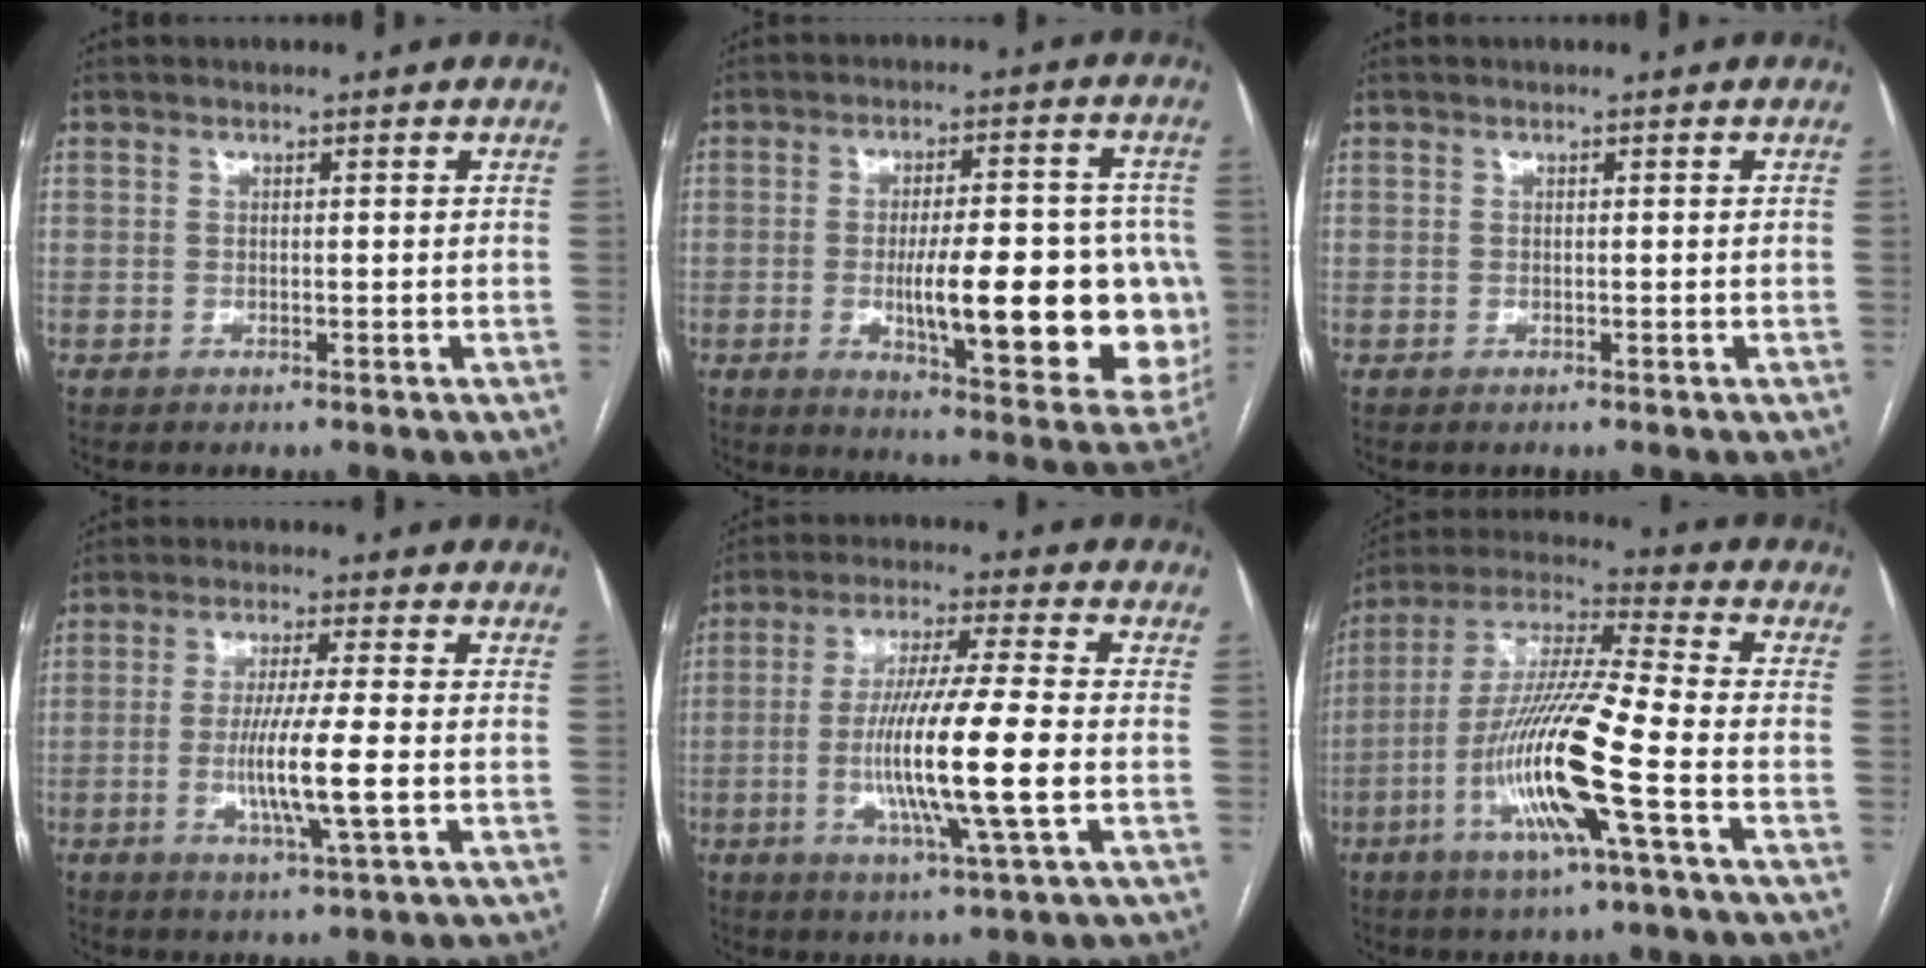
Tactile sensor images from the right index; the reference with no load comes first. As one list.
[{"total": 20.8, "force": [-2.7, 5.3, 20.0], "torque": [-0.211, 0.011, -0.017]}, {"total": 0.0}, {"total": 8.7, "force": [-1.6, -0.2, 8.6], "torque": [-0.162, -0.015, -0.030]}, {"total": 14.1, "force": [-2.4, -0.1, 13.9], "torque": [-0.265, -0.012, -0.050]}, {"total": 16.5, "force": [-5.4, 0.4, 15.6], "torque": [-0.314, -0.008, -0.105]}]